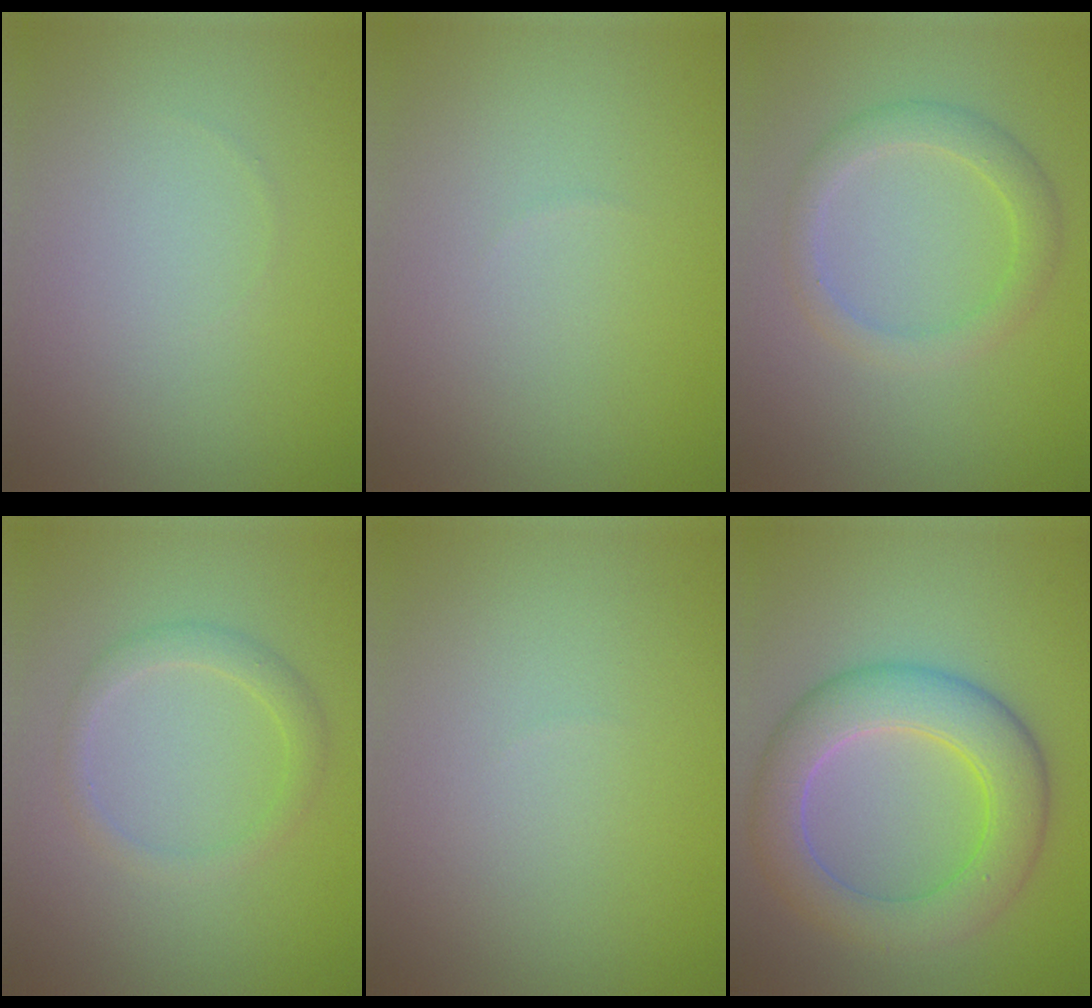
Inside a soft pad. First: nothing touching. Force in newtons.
{"total": 0.0}
{"total": 2.7, "press": 2.7, "slide": 0.0}
{"total": 2.0, "press": 2.0, "slide": 0.2}
{"total": 0.0}
{"total": 6.7, "press": 6.7, "slide": 0.2}